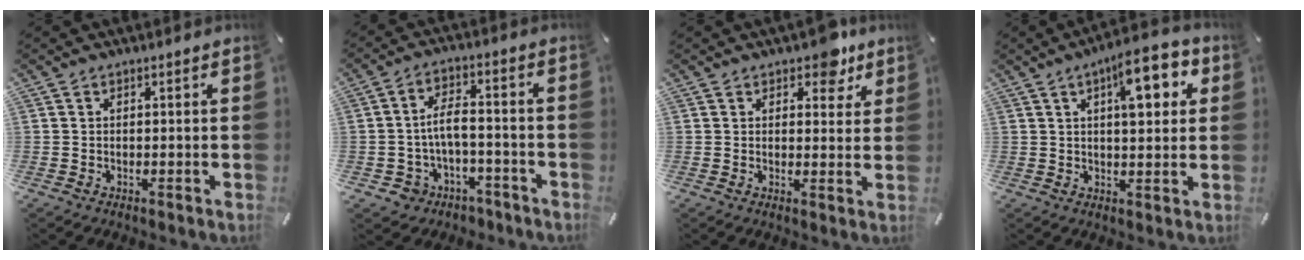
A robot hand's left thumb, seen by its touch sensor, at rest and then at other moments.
{"total": 7.1, "force": [-1.5, 5.3, 4.6], "torque": [-0.097, 0.013, -0.030]}
{"total": 6.5, "force": [4.4, 3.6, 3.3], "torque": [-0.021, -0.024, 0.069]}
{"total": 10.4, "force": [4.5, 4.0, 8.5], "torque": [-0.114, -0.019, 0.067]}